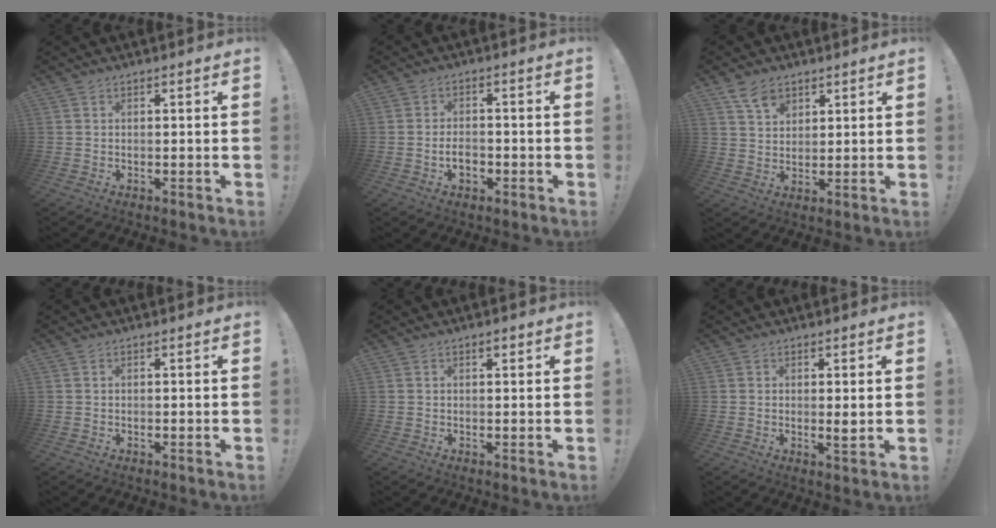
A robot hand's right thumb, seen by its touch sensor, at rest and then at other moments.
{"total": 4.5, "force": [-1.9, 2.8, 3.0], "torque": [-0.049, 0.008, -0.035]}
{"total": 6.4, "force": [4.2, 4.1, 2.7], "torque": [-0.033, -0.018, 0.076]}
{"total": 0.0}
{"total": 1.0, "force": [0.7, 0.5, 0.6], "torque": [-0.006, -0.002, 0.012]}
{"total": 2.6, "force": [0.6, 0.5, 2.5], "torque": [-0.020, -0.013, 0.005]}